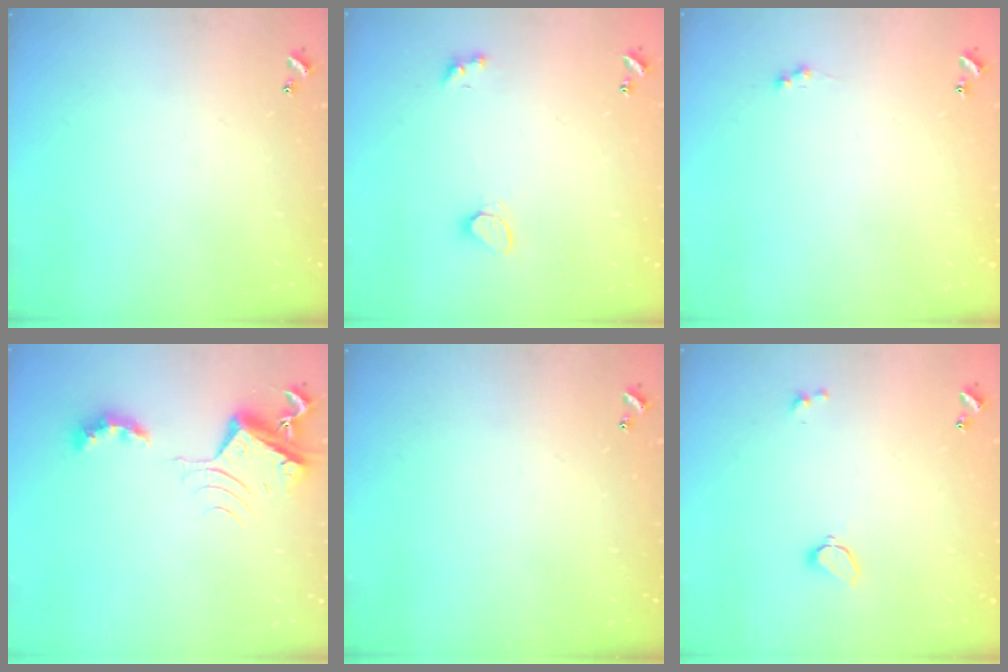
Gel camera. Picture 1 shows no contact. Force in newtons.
{"total": 2.1, "press": 2.0, "slide": 0.6}
{"total": 1.0, "press": 0.9, "slide": 0.4}
{"total": 7.2, "press": 7.1, "slide": 0.9}
{"total": 0.0}
{"total": 1.7, "press": 1.6, "slide": 0.5}